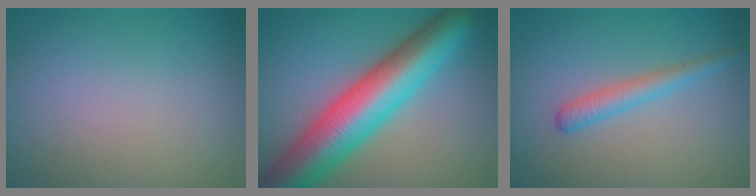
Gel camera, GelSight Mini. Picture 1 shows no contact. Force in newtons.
{"total": 10.8, "press": 10.8, "slide": 0.2}
{"total": 2.1, "press": 2.1, "slide": 0.1}